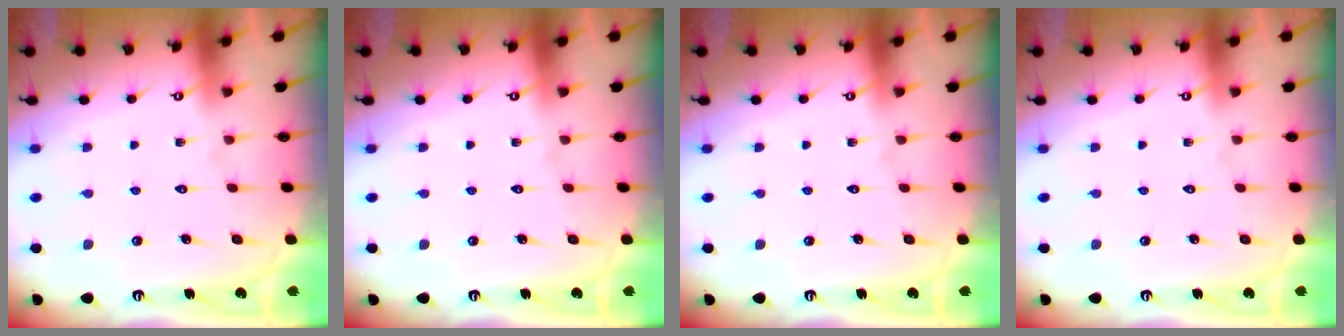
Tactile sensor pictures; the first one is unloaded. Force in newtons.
{"total": 0.0}
{"total": 0.0}
{"total": 0.0}